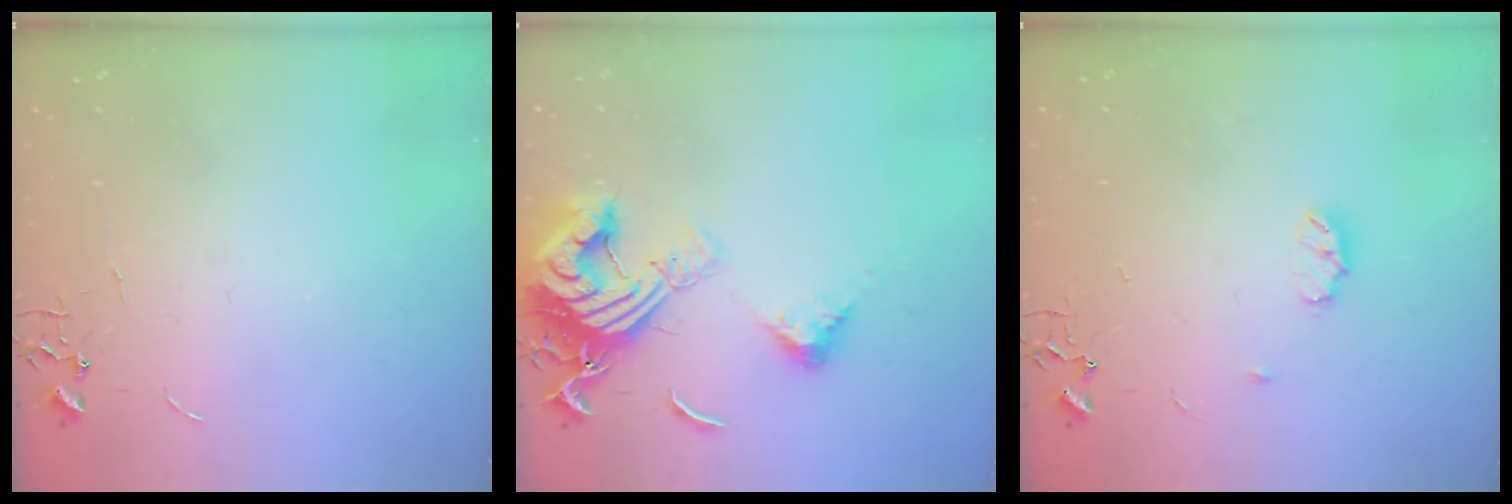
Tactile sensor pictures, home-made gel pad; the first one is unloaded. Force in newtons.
{"total": 18.0, "press": 17.9, "slide": 2.1}
{"total": 5.2, "press": 5.1, "slide": 0.9}